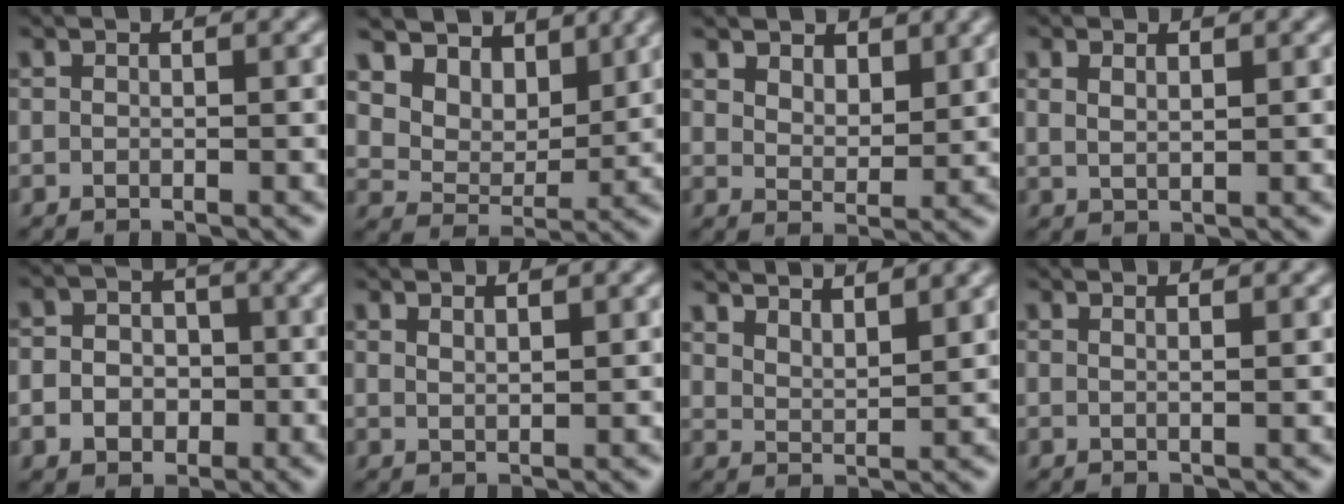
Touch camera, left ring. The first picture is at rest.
{"total": 8.6, "force": [5.7, 5.3, 3.7], "torque": [-0.093, -0.009, 0.112]}
{"total": 3.7, "force": [2.9, 1.8, 1.4], "torque": [-0.035, -0.006, 0.046]}
{"total": 1.6, "force": [1.0, 0.6, 1.0], "torque": [-0.026, 0.000, 0.023]}
{"total": 4.4, "force": [-0.8, 3.8, 2.1], "torque": [-0.020, 0.001, -0.026]}
{"total": 1.2, "force": [1.0, 0.2, 0.5], "torque": [-0.012, 0.001, 0.018]}
{"total": 5.6, "force": [5.0, 1.4, 2.3], "torque": [-0.030, 0.013, 0.061]}
{"total": 1.9, "force": [1.2, 0.8, 1.3], "torque": [-0.003, 0.002, -0.004]}